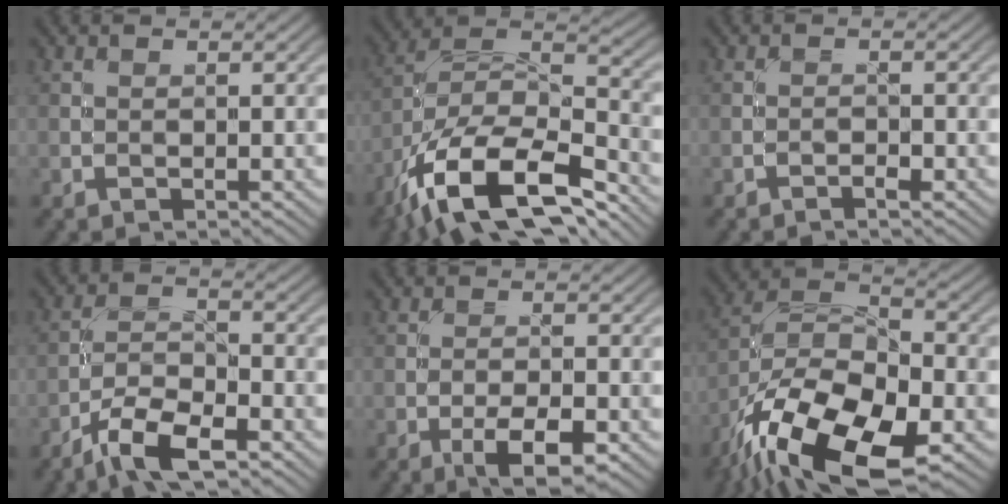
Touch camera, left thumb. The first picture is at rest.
{"total": 16.8, "force": [-10.8, 6.7, 11.0], "torque": [-0.232, -0.026, -0.196]}
{"total": 0.8, "force": [-0.7, 0.1, 0.4], "torque": [-0.008, 0.002, -0.015]}
{"total": 7.4, "force": [-5.2, 2.1, 4.8], "torque": [-0.092, 0.000, -0.108]}
{"total": 5.0, "force": [-2.6, 1.5, 4.0], "torque": [-0.067, 0.002, -0.042]}
{"total": 17.6, "force": [-10.6, 7.6, 11.8], "torque": [-0.244, -0.024, -0.194]}